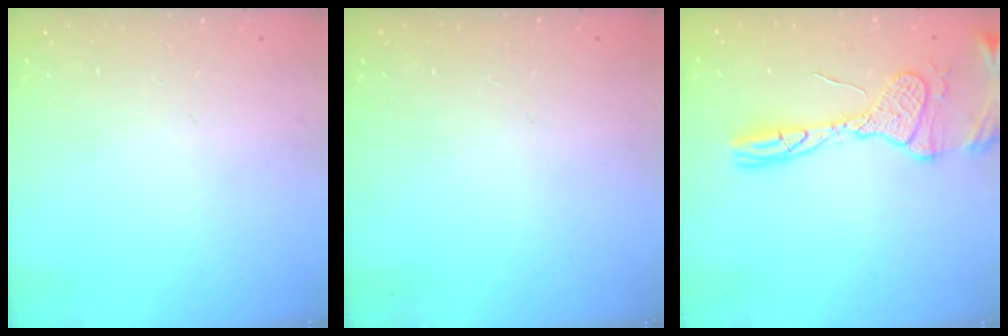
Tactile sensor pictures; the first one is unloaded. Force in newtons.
{"total": 0.0}
{"total": 14.2, "press": 14.2, "slide": 1.3}